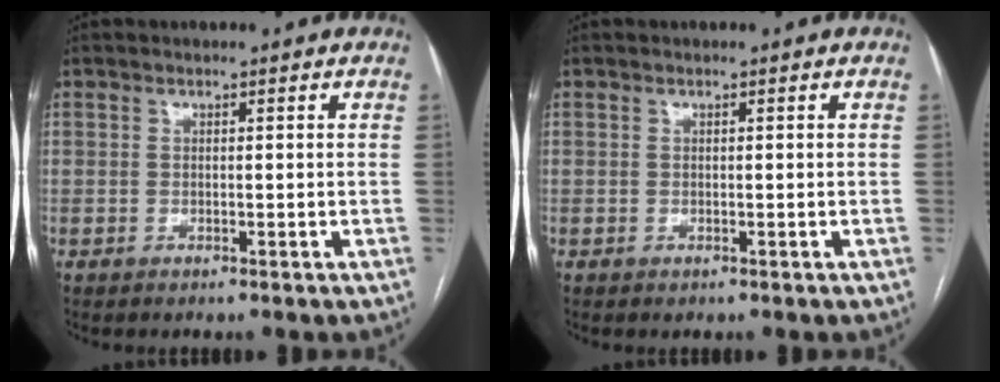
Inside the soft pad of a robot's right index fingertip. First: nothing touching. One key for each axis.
{"total": 0.0}